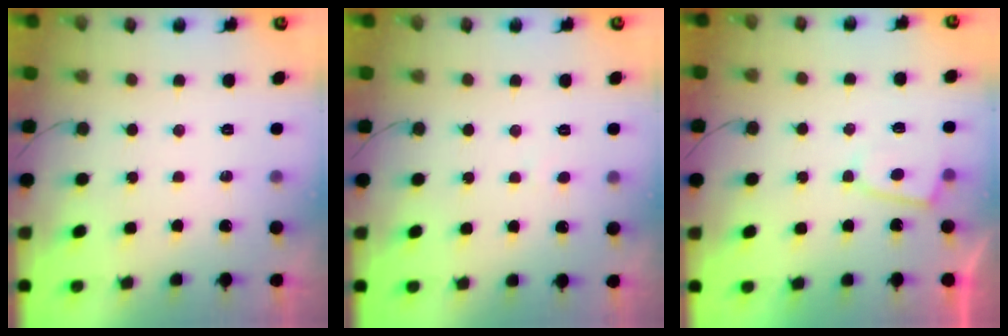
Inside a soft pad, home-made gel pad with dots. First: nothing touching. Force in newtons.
{"total": 1.6, "press": 1.6, "slide": 0.1}
{"total": 3.9, "press": 3.8, "slide": 0.4}